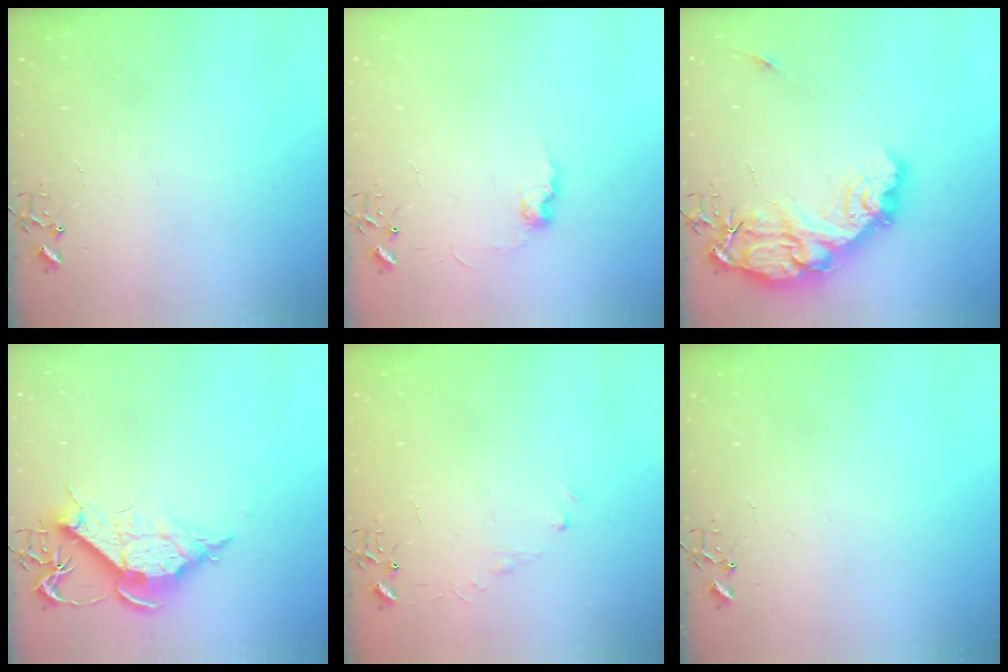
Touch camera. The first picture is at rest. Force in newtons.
{"total": 6.8, "press": 6.8, "slide": 0.3}
{"total": 17.9, "press": 17.8, "slide": 1.1}
{"total": 11.5, "press": 11.4, "slide": 1.2}
{"total": 3.5, "press": 3.5, "slide": 0.5}
{"total": 0.0}